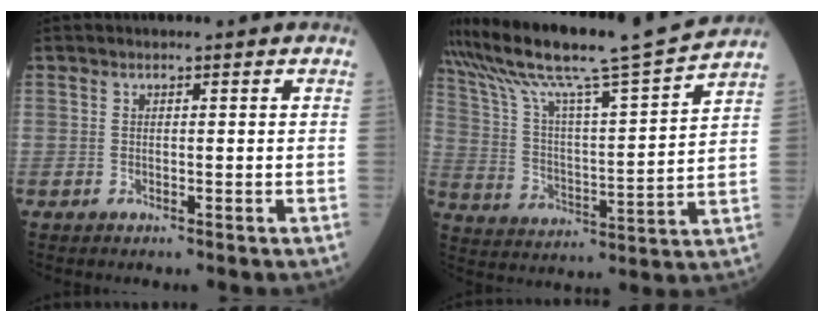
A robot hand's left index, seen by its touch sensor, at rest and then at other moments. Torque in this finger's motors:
{"motor_torque": [1.02, -1.11, 0.53, 0.21]}